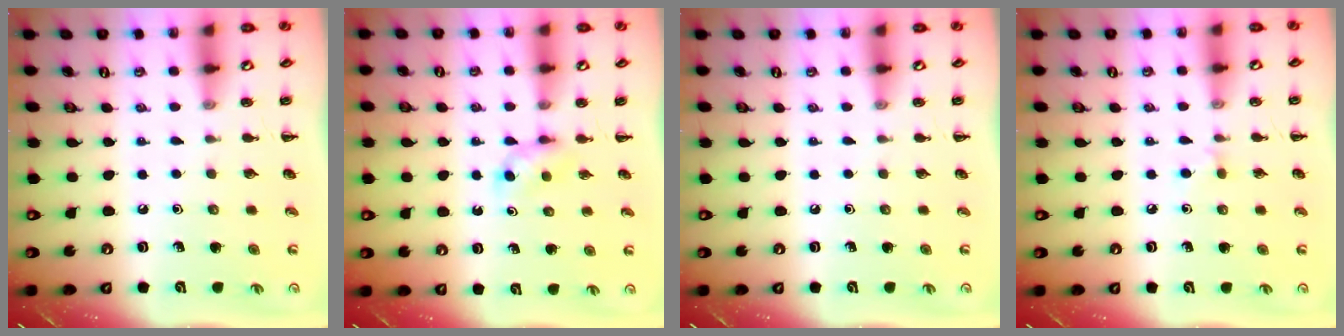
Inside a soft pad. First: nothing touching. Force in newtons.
{"total": 3.0, "press": 2.7, "slide": 1.1}
{"total": 0.0}
{"total": 3.9, "press": 3.8, "slide": 1.1}